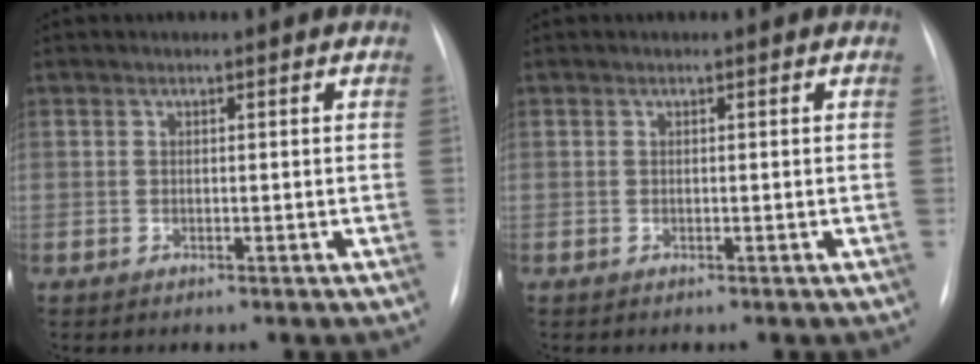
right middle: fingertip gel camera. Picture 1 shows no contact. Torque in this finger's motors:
{"motor_torque": [-0.26, 0.20, -0.08, -0.01]}